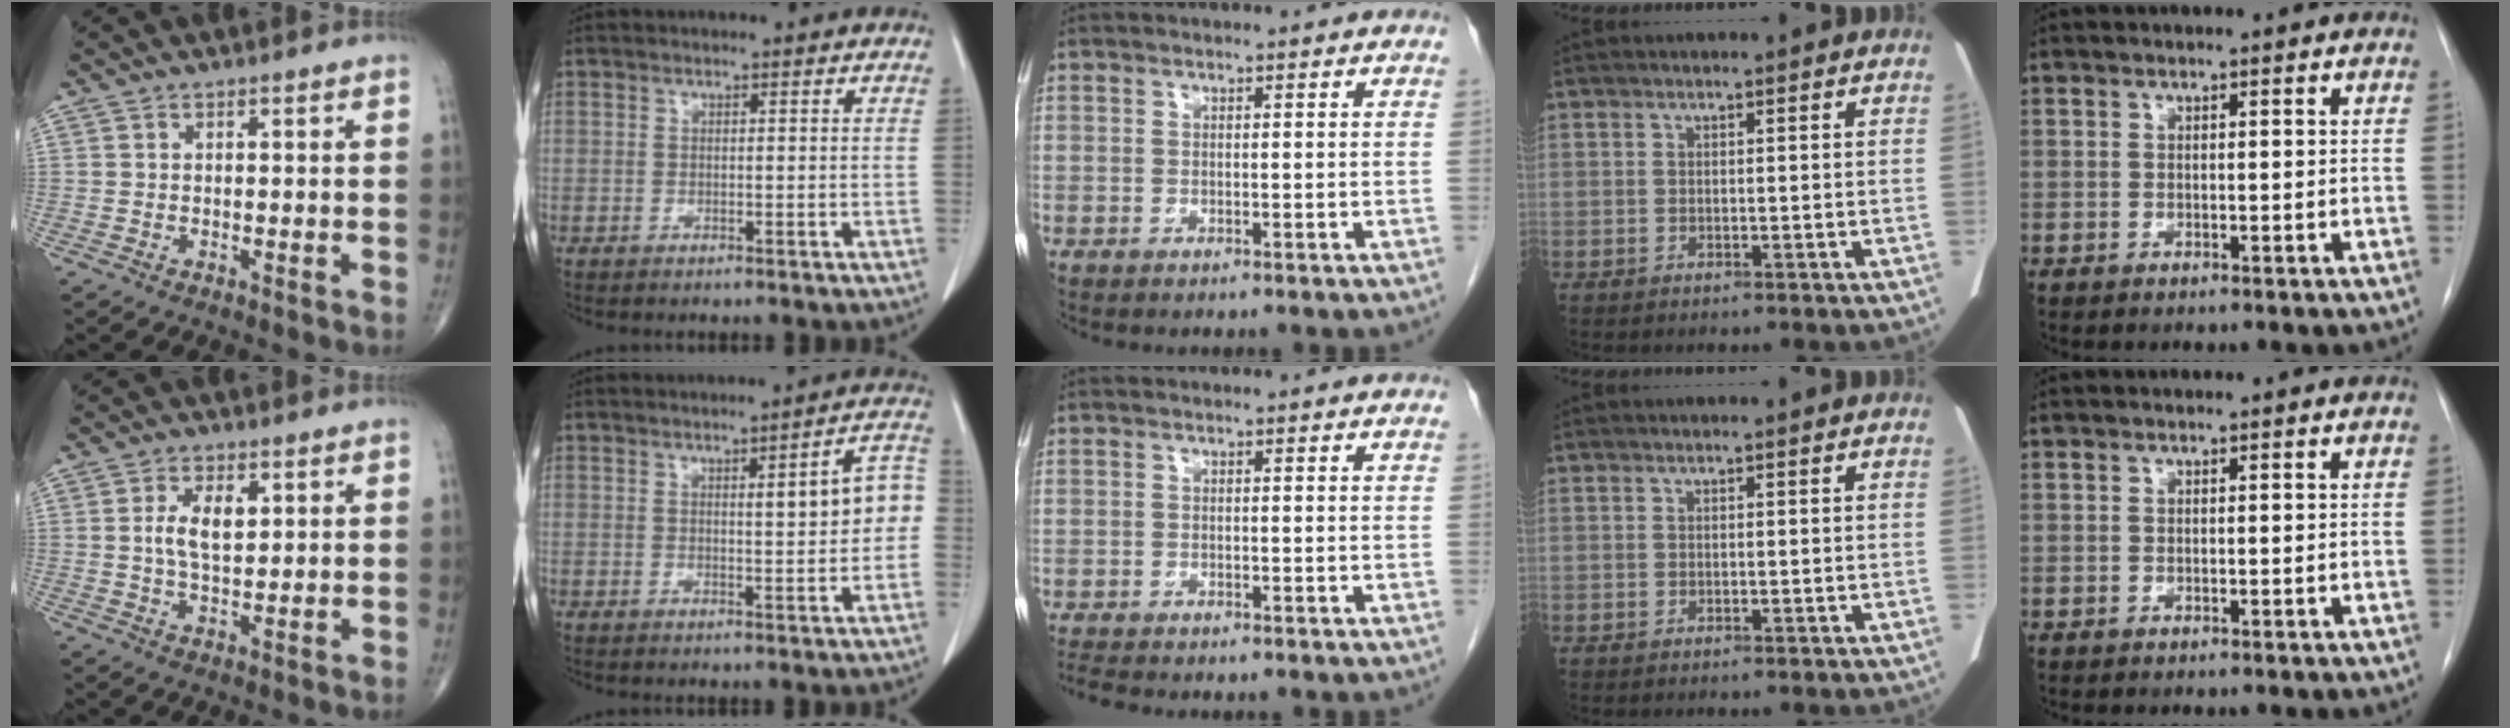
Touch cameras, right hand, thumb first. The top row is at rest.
{"thumb": {"total": 6.2, "force": [1.4, 3.2, 5.1], "torque": [-0.090, -0.005, 0.024]}, "index": {"total": 7.1, "force": [0.5, 1.4, 6.9], "torque": [-0.084, 0.021, 0.005]}, "middle": {"total": 2.1, "force": [-2.0, 0.2, 0.7], "torque": [-0.019, -0.008, -0.031]}}